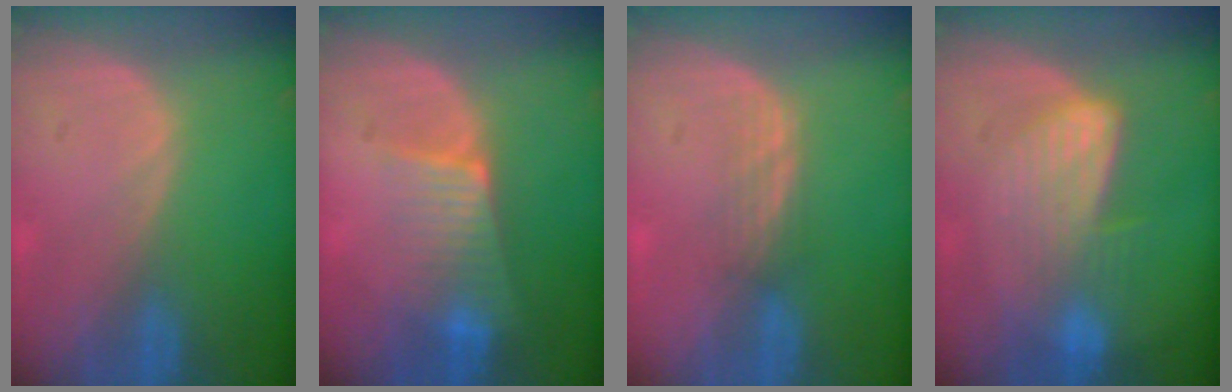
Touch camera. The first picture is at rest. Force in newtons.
{"total": 6.4, "press": 5.7, "slide": 3.0}
{"total": 2.2, "press": 2.2, "slide": 0.4}
{"total": 6.6, "press": 6.5, "slide": 1.4}